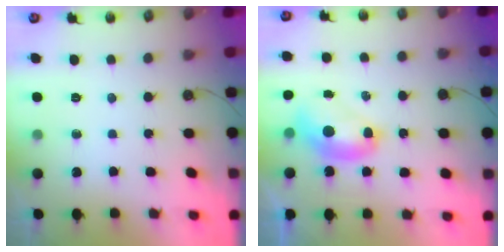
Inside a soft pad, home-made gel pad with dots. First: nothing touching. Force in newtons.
{"total": 2.7, "press": 2.7, "slide": 0.1}